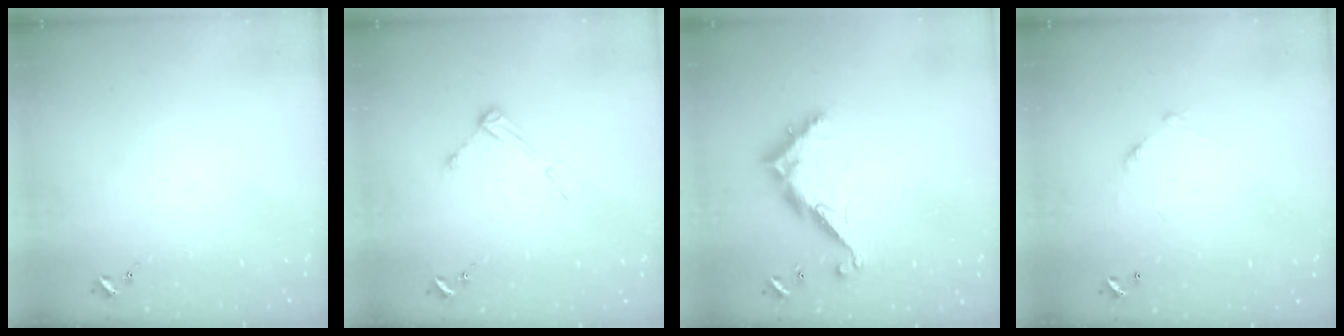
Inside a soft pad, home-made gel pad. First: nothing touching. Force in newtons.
{"total": 6.0, "press": 5.9, "slide": 0.6}
{"total": 10.2, "press": 10.2, "slide": 0.8}
{"total": 7.0, "press": 7.0, "slide": 0.5}